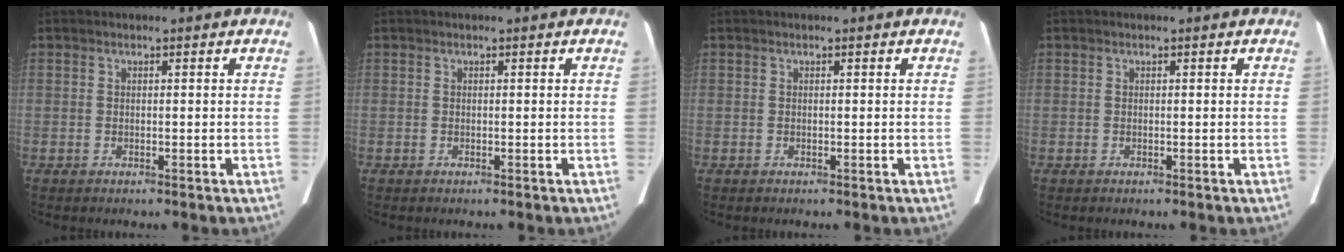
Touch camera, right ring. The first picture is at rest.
{"total": 0.0}
{"total": 0.0}
{"total": 0.0}